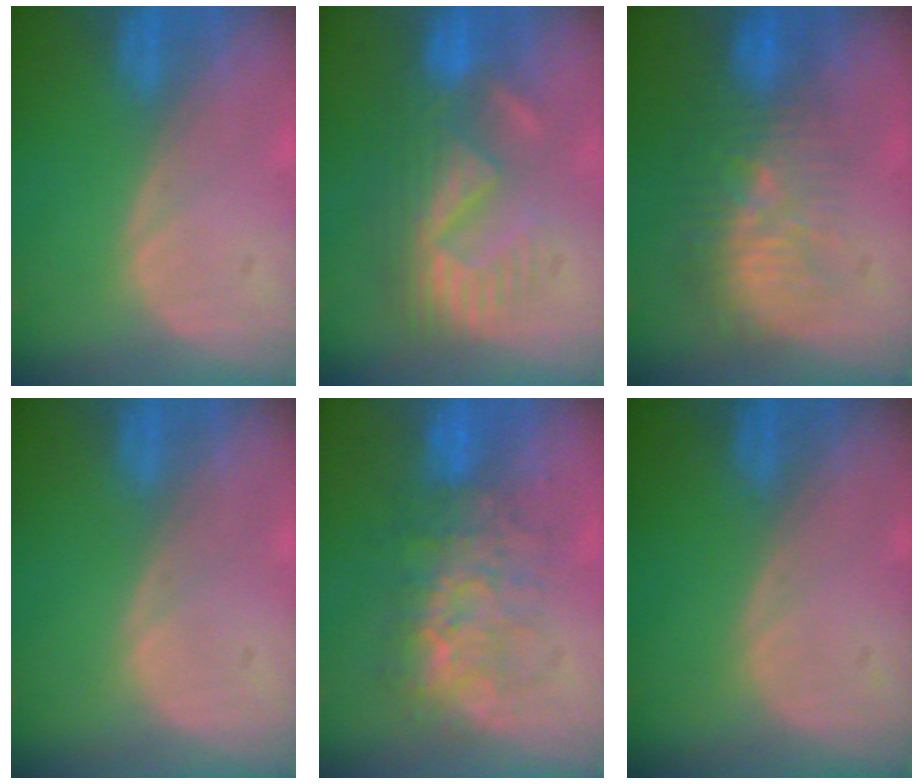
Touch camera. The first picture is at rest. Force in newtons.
{"total": 8.9, "press": 8.4, "slide": 2.9}
{"total": 9.3, "press": 8.7, "slide": 3.4}
{"total": 0.0}
{"total": 8.1, "press": 7.8, "slide": 1.9}
{"total": 0.0}